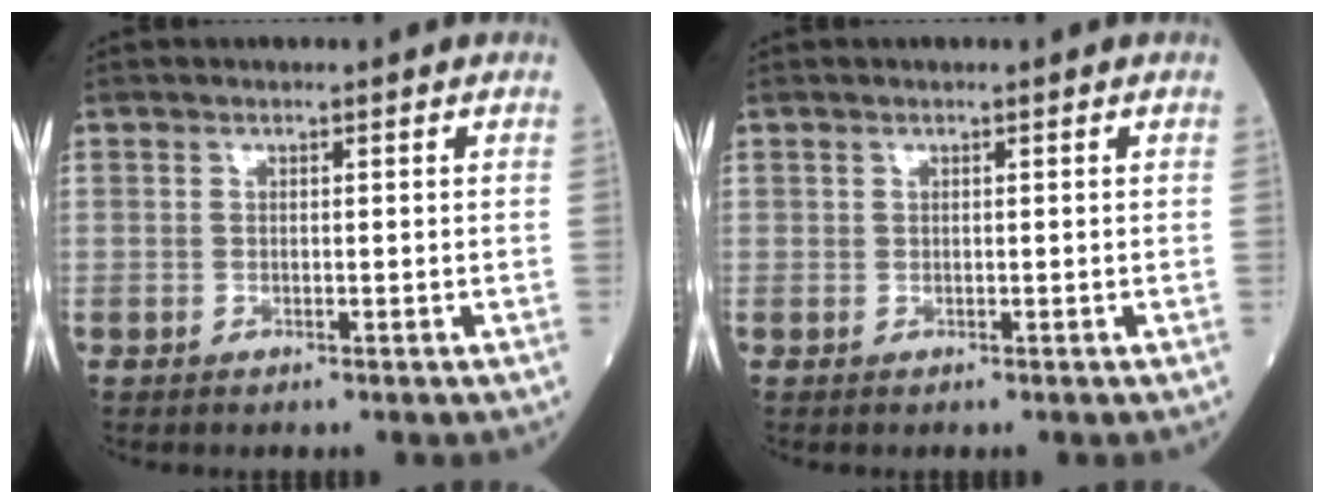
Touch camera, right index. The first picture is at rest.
{"total": 0.0}